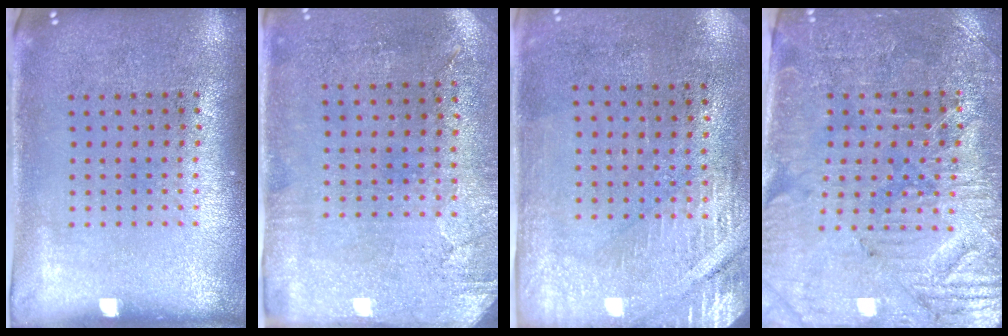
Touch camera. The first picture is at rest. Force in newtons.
{"total": 2.9, "press": 2.4, "slide": 1.7}
{"total": 2.9, "press": 2.5, "slide": 1.4}
{"total": 3.7, "press": 3.4, "slide": 1.5}